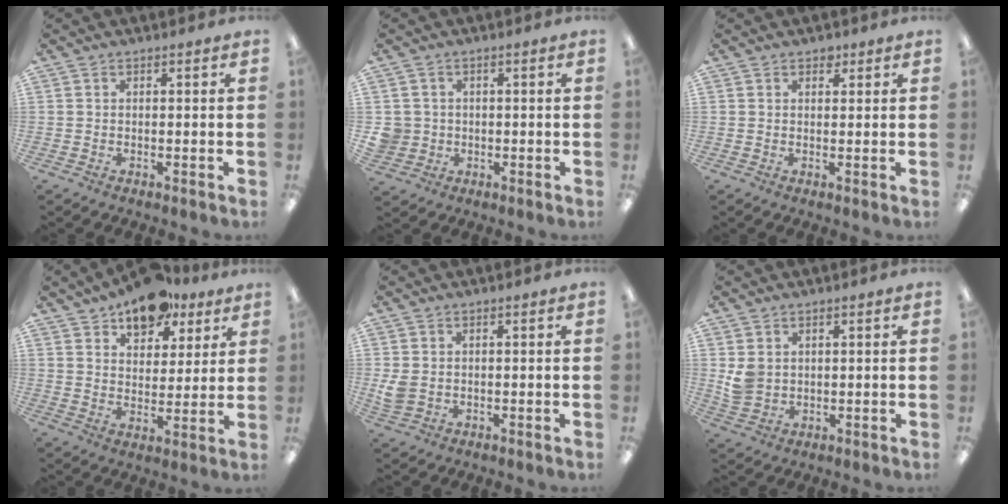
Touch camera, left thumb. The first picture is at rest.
{"total": 3.9, "force": [0.0, 3.9, 0.3], "torque": [-0.007, 0.007, 0.000]}
{"total": 2.1, "force": [1.5, 1.2, 0.8], "torque": [0.000, -0.005, 0.024]}
{"total": 13.5, "force": [10.1, 7.1, 5.5], "torque": [-0.077, -0.056, 0.183]}
{"total": 3.6, "force": [0.5, 2.9, 2.0], "torque": [-0.029, 0.002, 0.012]}
{"total": 4.6, "force": [1.7, 3.8, 2.1], "torque": [-0.036, 0.001, 0.036]}